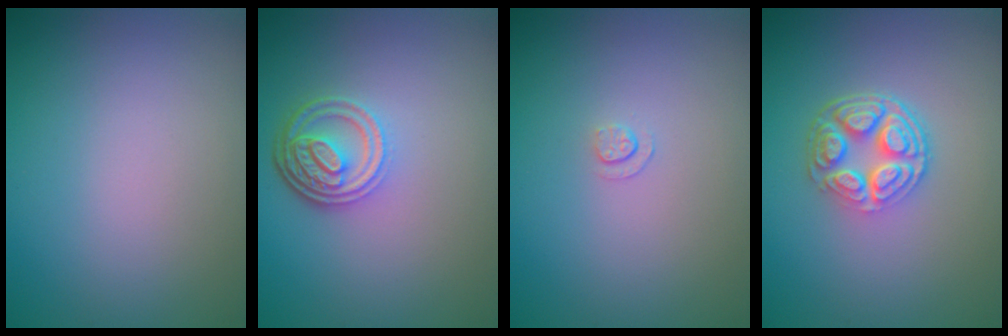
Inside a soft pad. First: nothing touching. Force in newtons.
{"total": 4.4, "press": 3.3, "slide": 2.9}
{"total": 0.6, "press": 0.3, "slide": 0.6}
{"total": 4.9, "press": 3.6, "slide": 3.3}